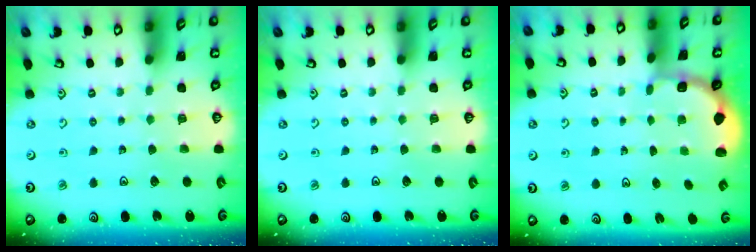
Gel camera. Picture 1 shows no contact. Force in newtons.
{"total": 0.0}
{"total": 1.9, "press": 1.7, "slide": 0.8}